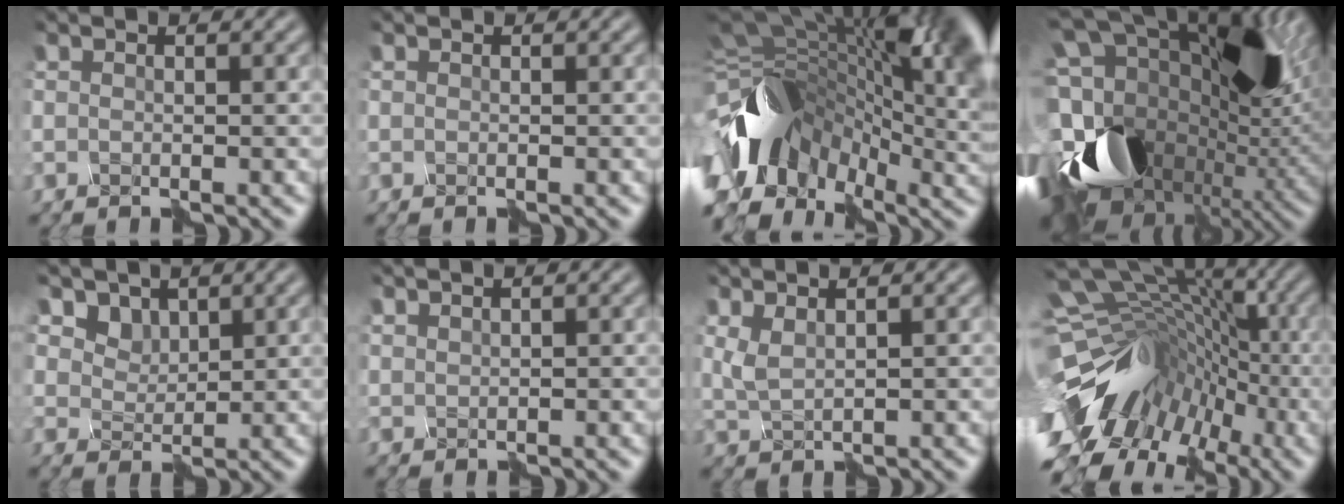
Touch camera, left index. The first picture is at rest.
{"total": 0.0}
{"total": 15.8, "force": [-2.3, 9.9, 12.2], "torque": [-0.223, 0.004, -0.034]}
{"total": 19.1, "force": [0.2, 12.3, 14.6], "torque": [-0.282, -0.032, 0.032]}
{"total": 3.8, "force": [3.3, 1.8, 0.0], "torque": [-0.021, -0.018, 0.072]}
{"total": 1.8, "force": [1.4, -0.4, -1.0], "torque": [0.014, 0.007, 0.033]}
{"total": 1.6, "force": [1.6, 0.0, 0.0], "torque": [-0.017, 0.005, 0.040]}
{"total": 16.1, "force": [-5.4, 11.8, 9.5], "torque": [-0.174, 0.035, -0.069]}